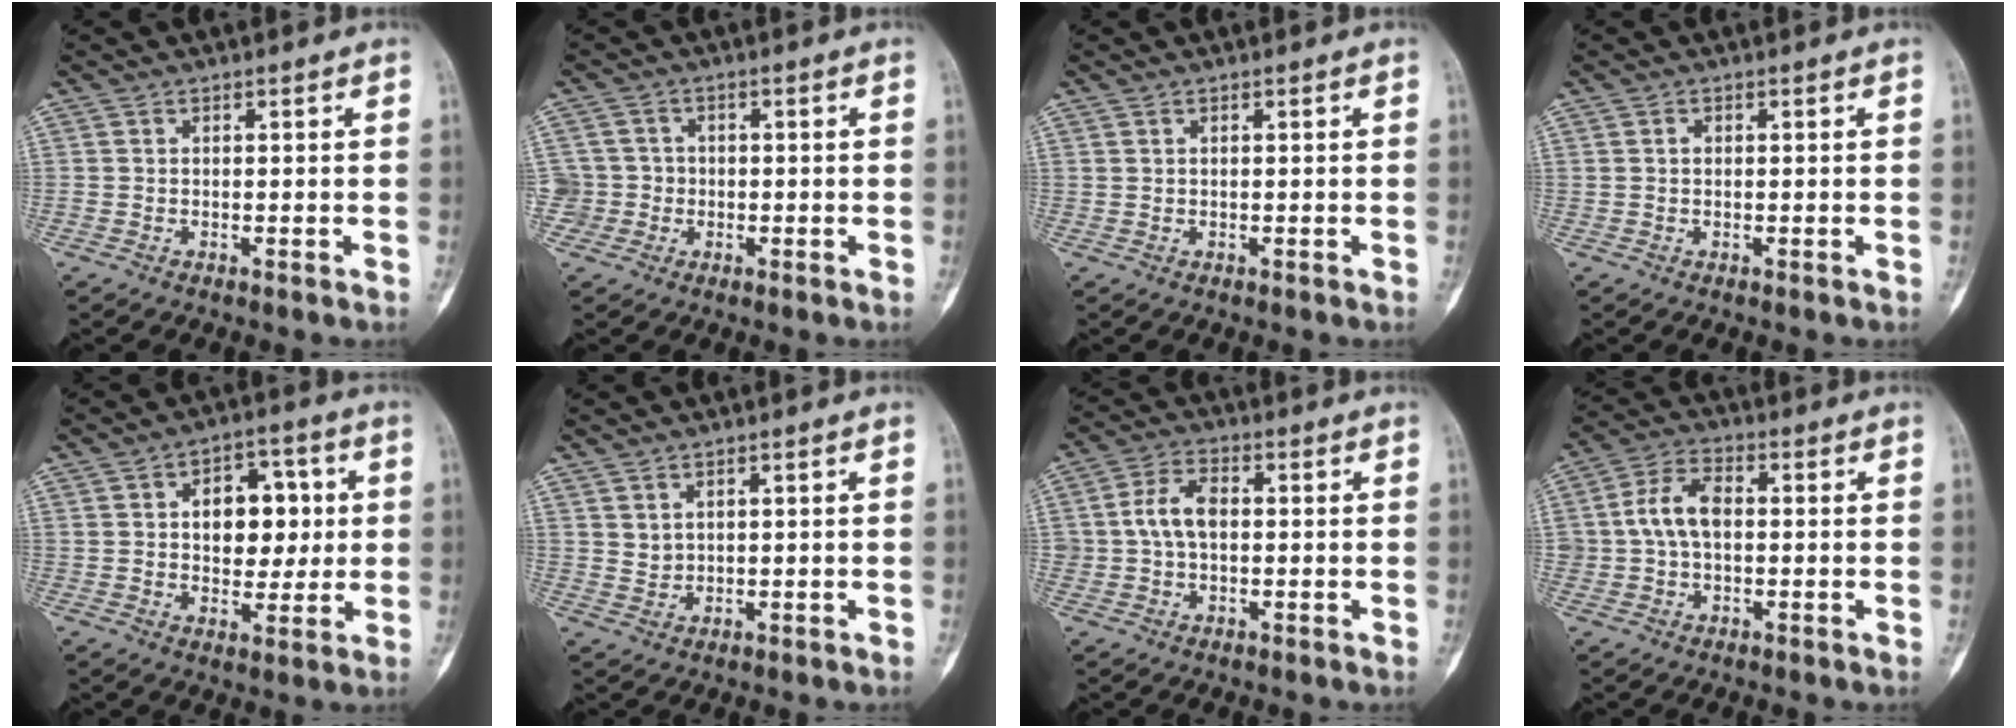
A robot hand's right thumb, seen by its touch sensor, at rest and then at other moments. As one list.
[{"total": 4.2, "force": [-0.8, 4.1, -0.3], "torque": [0.035, 0.016, -0.020]}, {"total": 0.0}, {"total": 0.6, "force": [0.0, 0.5, 0.4], "torque": [-0.003, 0.001, -0.001]}, {"total": 11.0, "force": [1.7, 7.3, 8.1], "torque": [-0.066, 0.006, 0.027]}, {"total": 2.0, "force": [1.2, 1.4, 0.8], "torque": [-0.008, -0.011, 0.028]}, {"total": 6.6, "force": [0.3, 4.4, 4.9], "torque": [-0.087, 0.016, 0.002]}, {"total": 7.7, "force": [0.2, 5.1, 5.8], "torque": [-0.104, 0.020, -0.001]}]